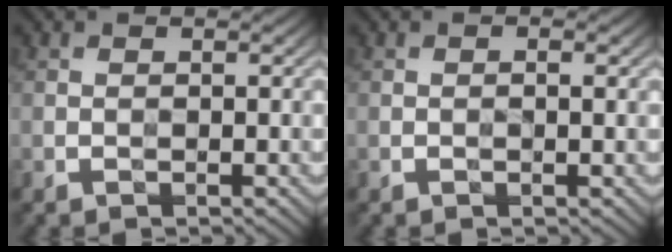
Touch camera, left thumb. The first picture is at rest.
{"total": 0.9, "force": [0.0, 0.2, 0.9], "torque": [-0.014, -0.002, -0.001]}